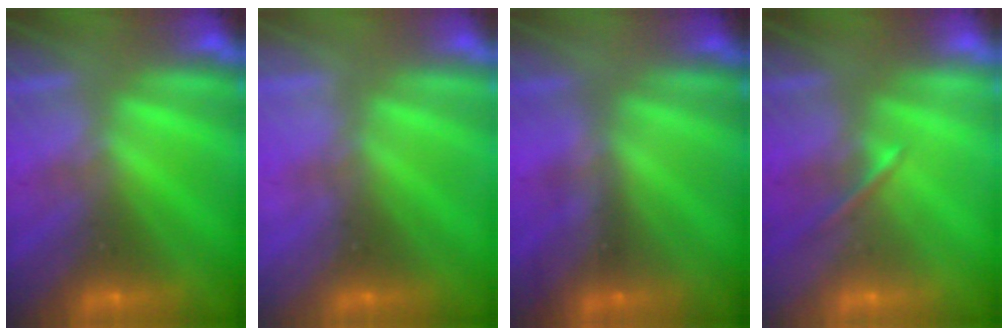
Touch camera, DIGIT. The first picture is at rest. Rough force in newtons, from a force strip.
{"total": 2.3}
{"total": 2.0}
{"total": 1.4}